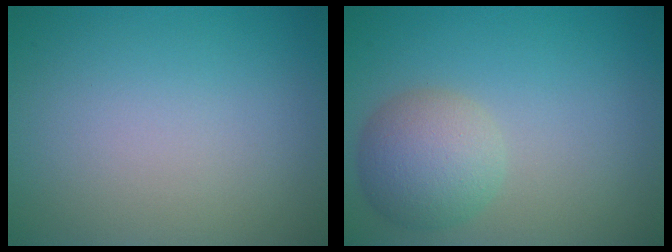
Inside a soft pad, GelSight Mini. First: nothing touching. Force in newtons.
{"total": 4.2, "press": 4.2, "slide": 0.2}